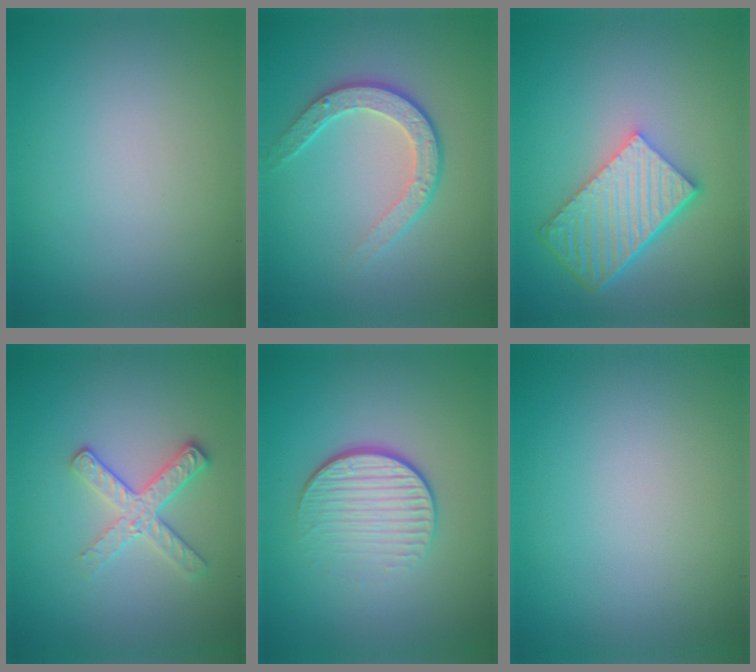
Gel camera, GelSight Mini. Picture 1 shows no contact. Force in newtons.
{"total": 3.4, "press": 2.8, "slide": 1.9}
{"total": 6.7, "press": 4.7, "slide": 4.8}
{"total": 2.6, "press": 2.4, "slide": 0.9}
{"total": 4.2, "press": 2.6, "slide": 3.3}
{"total": 0.0}